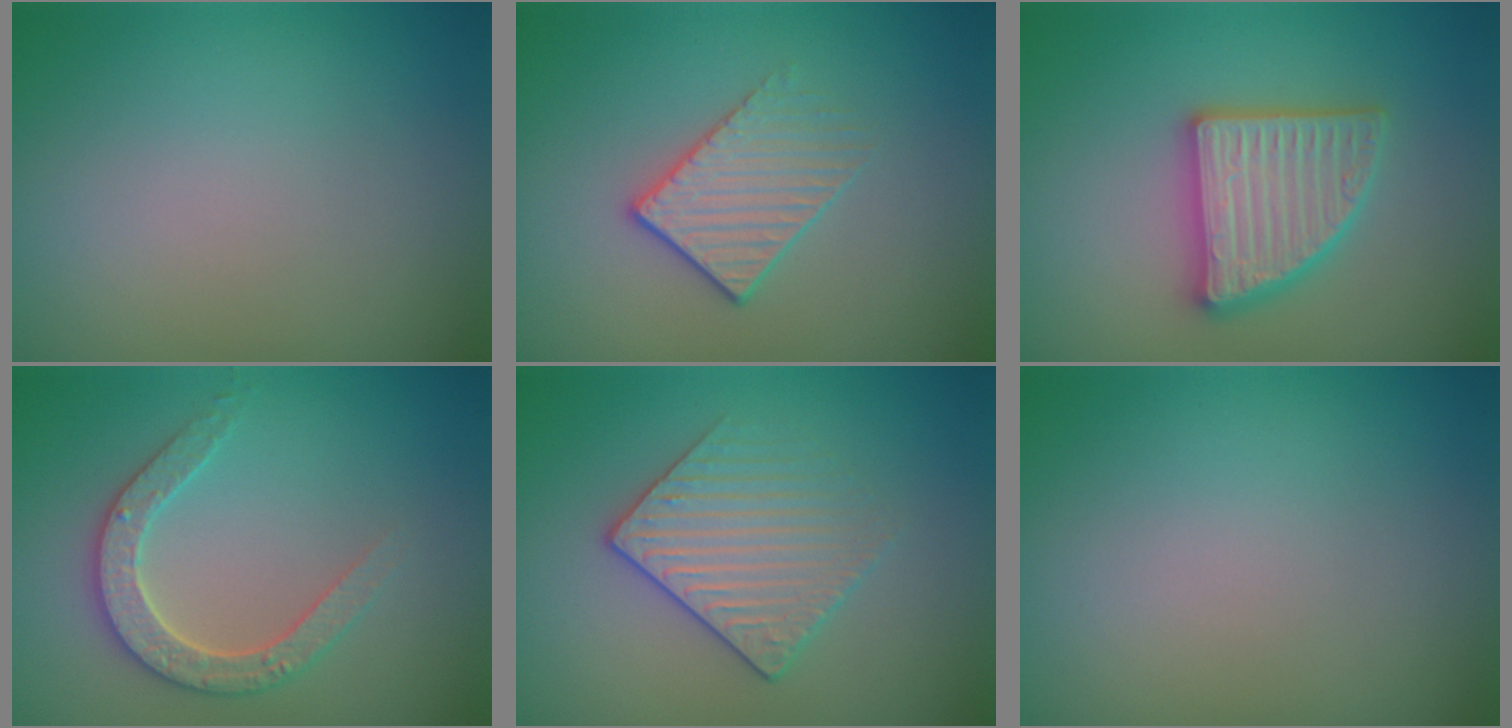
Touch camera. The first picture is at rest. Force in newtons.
{"total": 2.2, "press": 1.9, "slide": 1.2}
{"total": 5.0, "press": 4.9, "slide": 0.8}
{"total": 2.9, "press": 2.9, "slide": 0.5}
{"total": 3.0, "press": 2.8, "slide": 1.1}
{"total": 0.0}